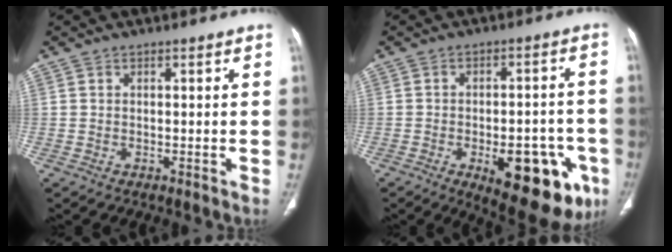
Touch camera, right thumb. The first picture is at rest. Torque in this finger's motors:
{"motor_torque": [1.56, 1.73, 0.43, -0.49, 0.31]}